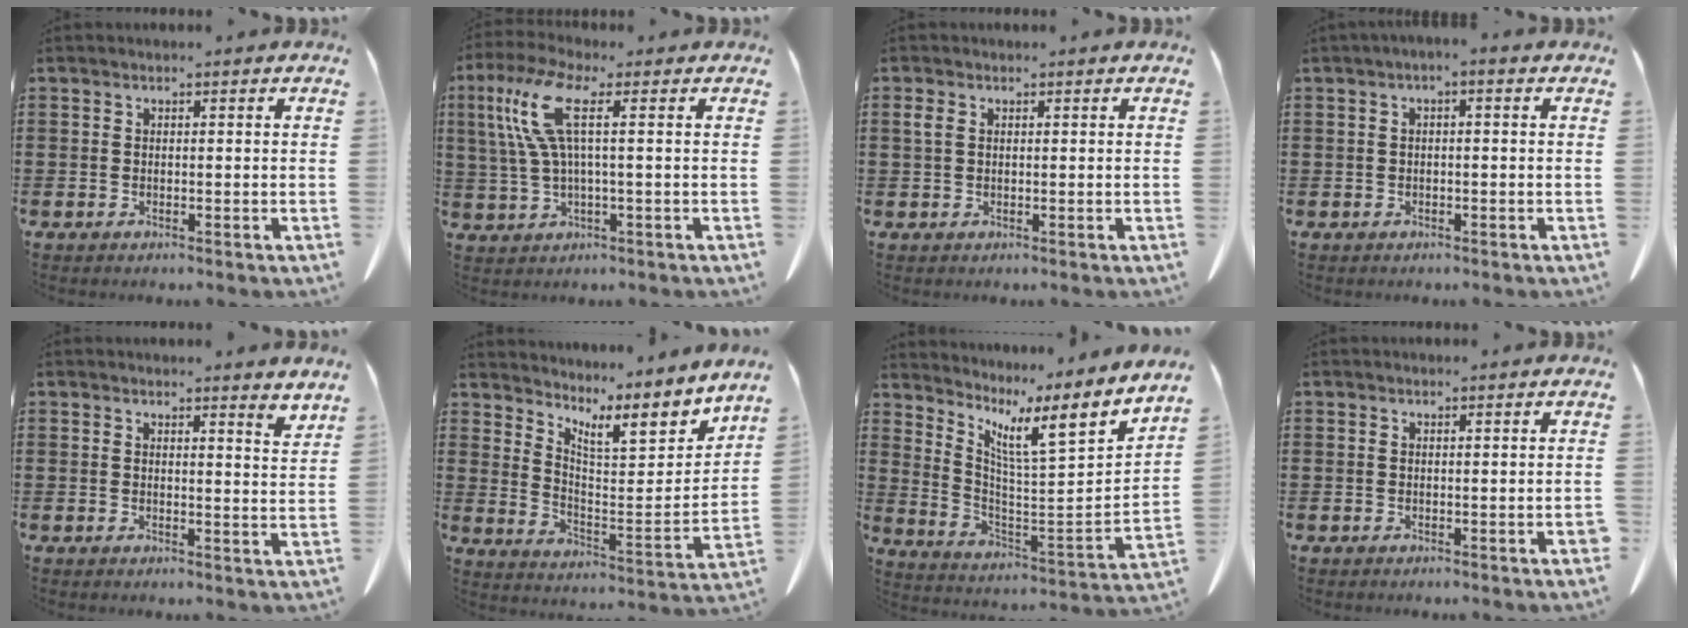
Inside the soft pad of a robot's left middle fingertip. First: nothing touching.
{"total": 8.5, "force": [2.3, 1.8, 8.0], "torque": [-0.195, -0.009, 0.027]}
{"total": 1.4, "force": [0.4, 0.8, 1.1], "torque": [-0.025, 0.005, 0.006]}
{"total": 1.3, "force": [-0.6, 0.3, 1.1], "torque": [-0.020, -0.001, -0.010]}
{"total": 2.7, "force": [2.6, -0.3, 0.3], "torque": [-0.005, -0.013, 0.048]}
{"total": 7.8, "force": [6.2, 1.5, 4.4], "torque": [-0.073, -0.052, 0.100]}
{"total": 7.6, "force": [5.5, 0.3, 5.2], "torque": [-0.102, -0.067, 0.073]}
{"total": 0.6, "force": [-0.1, -0.2, 0.6], "torque": [-0.010, -0.004, -0.001]}